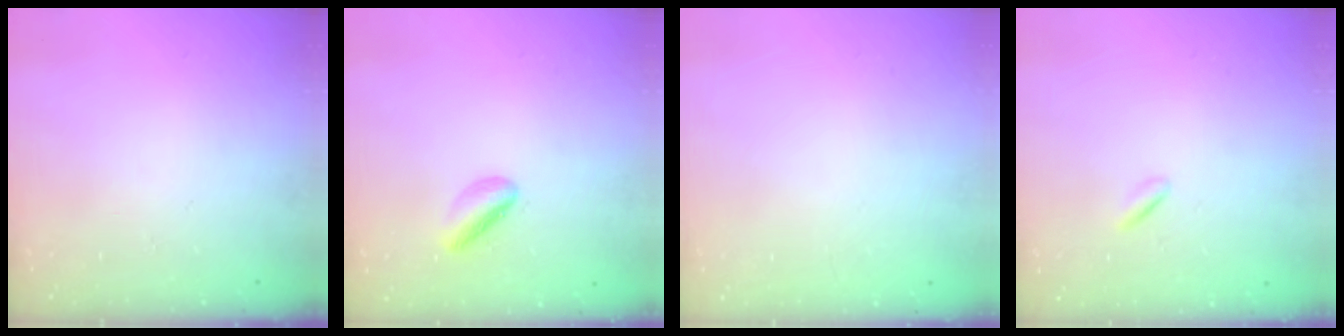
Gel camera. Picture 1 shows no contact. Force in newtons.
{"total": 4.8, "press": 4.7, "slide": 0.9}
{"total": 2.2, "press": 2.2, "slide": 0.1}
{"total": 0.5, "press": 0.3, "slide": 0.4}